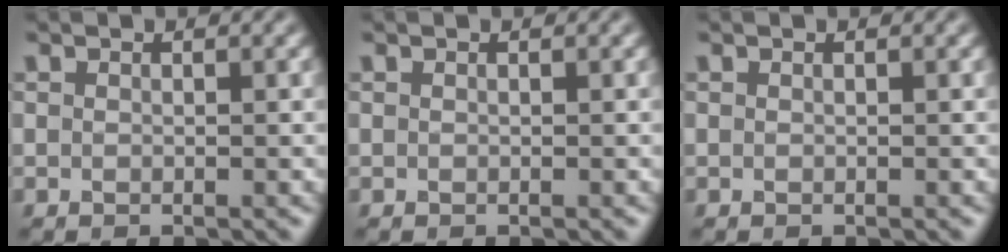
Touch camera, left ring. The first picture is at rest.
{"total": 0.0}
{"total": 0.0}